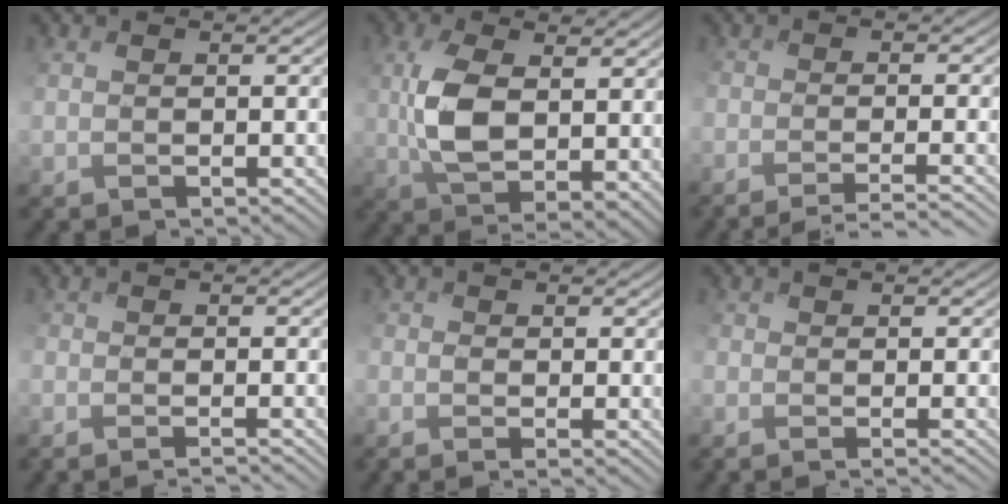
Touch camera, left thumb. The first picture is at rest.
{"total": 9.3, "force": [1.7, 4.2, 8.2], "torque": [-0.168, 0.002, 0.035]}
{"total": 5.2, "force": [-4.1, 0.9, 3.1], "torque": [-0.046, 0.003, -0.062]}
{"total": 3.4, "force": [-2.8, 0.8, 1.7], "torque": [-0.025, -0.004, -0.038]}
{"total": 1.6, "force": [-0.8, 0.4, 1.4], "torque": [-0.031, -0.002, -0.020]}
{"total": 2.5, "force": [-1.5, 0.7, 1.8], "torque": [-0.021, -0.008, -0.019]}